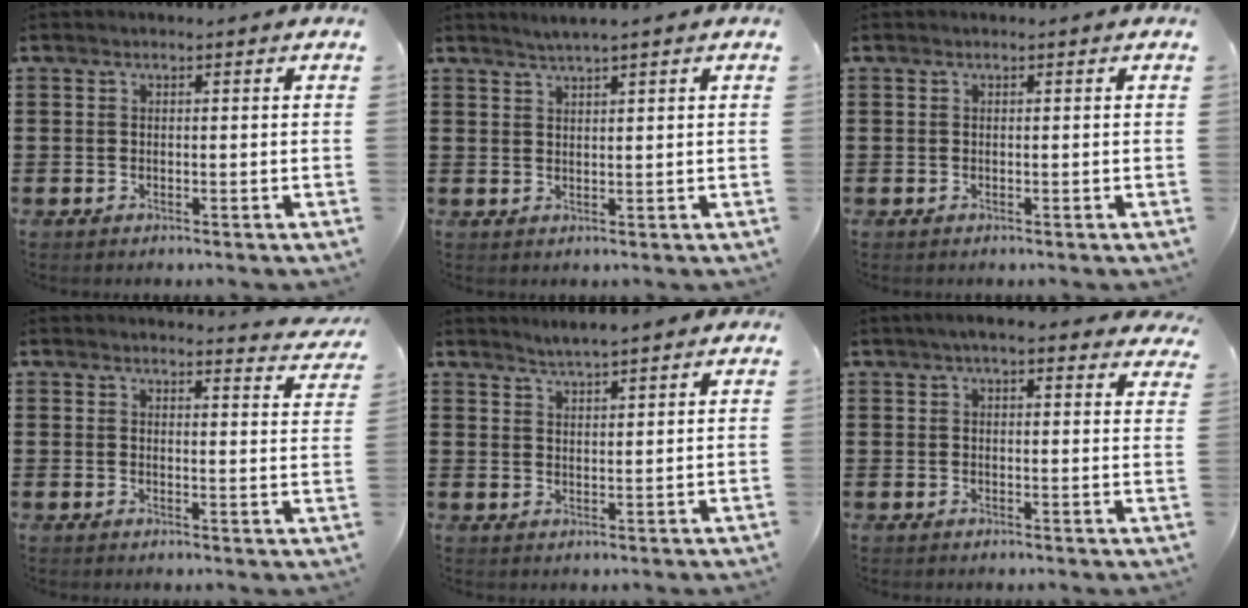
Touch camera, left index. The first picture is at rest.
{"total": 1.7, "force": [1.6, -0.3, 0.6], "torque": [-0.013, 0.002, 0.031]}
{"total": 0.0}
{"total": 2.9, "force": [2.8, 0.0, 0.7], "torque": [-0.016, -0.017, 0.050]}
{"total": 2.5, "force": [2.5, -0.2, 0.3], "torque": [-0.012, -0.004, 0.047]}
{"total": 4.2, "force": [3.5, 0.7, 2.3], "torque": [-0.054, 0.000, 0.063]}